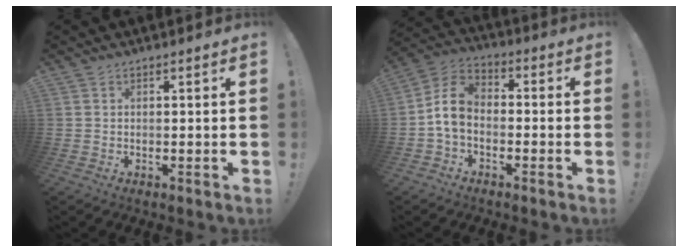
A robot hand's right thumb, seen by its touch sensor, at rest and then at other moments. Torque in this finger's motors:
{"motor_torque": [0.69, 0.77, 0.59, -0.72, 0.02]}